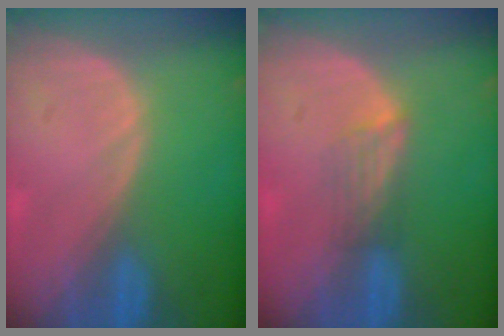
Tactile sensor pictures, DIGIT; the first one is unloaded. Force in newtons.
{"total": 2.8, "press": 2.5, "slide": 1.4}